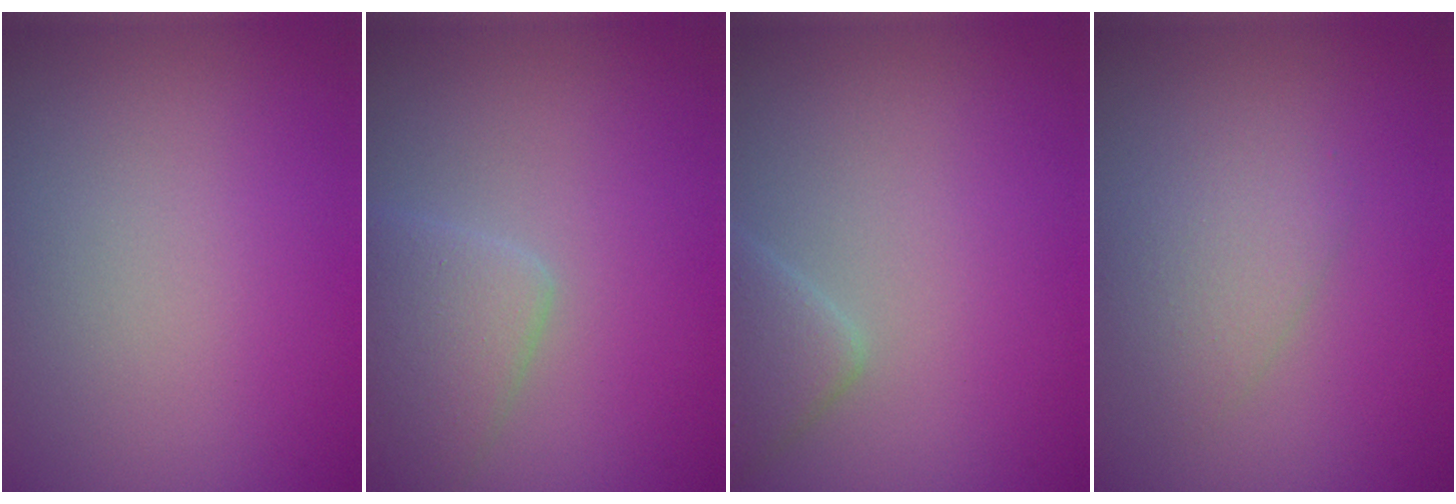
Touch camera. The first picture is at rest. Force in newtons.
{"total": 3.6, "press": 3.6, "slide": 0.2}
{"total": 2.6, "press": 2.6, "slide": 0.2}
{"total": 2.2, "press": 2.2, "slide": 0.0}